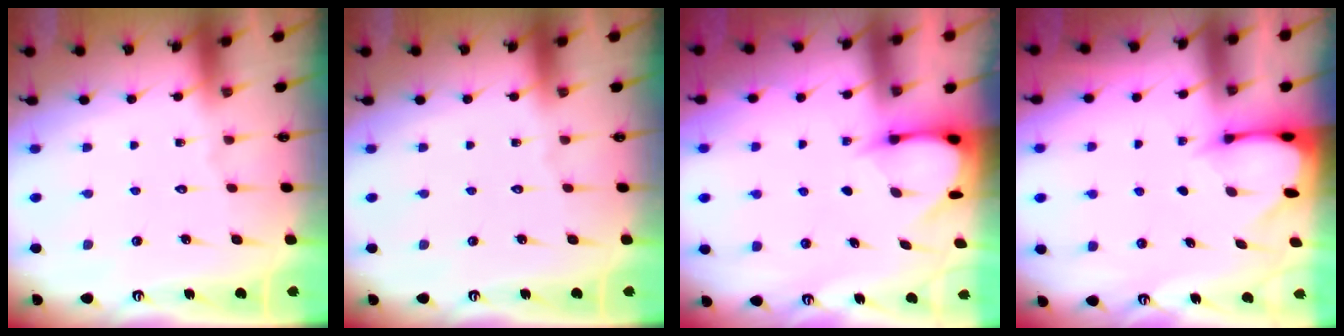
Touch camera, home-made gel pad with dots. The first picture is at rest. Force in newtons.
{"total": 0.0}
{"total": 3.9, "press": 3.8, "slide": 0.3}
{"total": 2.6, "press": 2.6, "slide": 0.3}